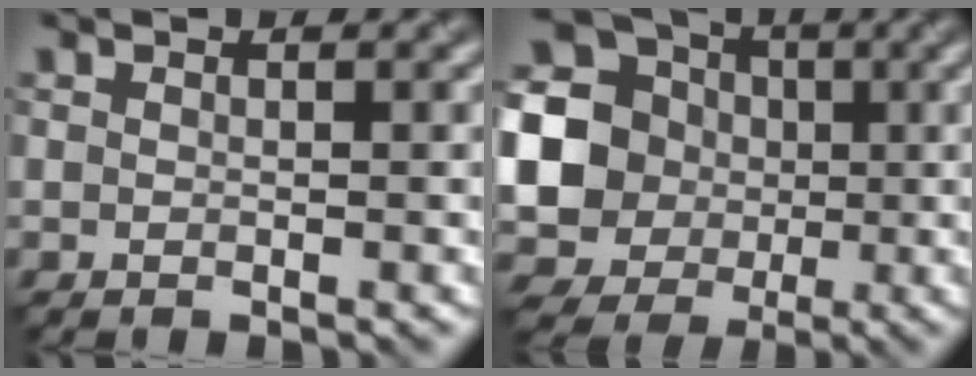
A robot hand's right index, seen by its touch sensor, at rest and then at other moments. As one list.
[{"total": 17.9, "force": [1.1, 16.9, 5.9], "torque": [-0.177, 0.011, -0.013]}]